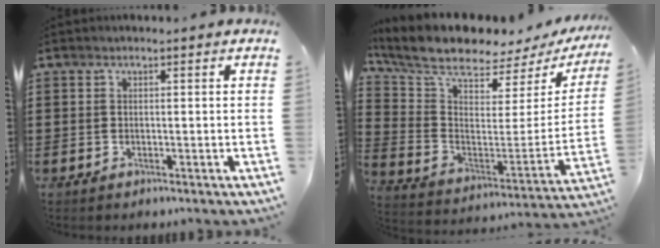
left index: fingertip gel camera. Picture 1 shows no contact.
{"total": 7.5, "force": [6.3, 1.6, 3.6], "torque": [-0.102, -0.058, 0.108]}